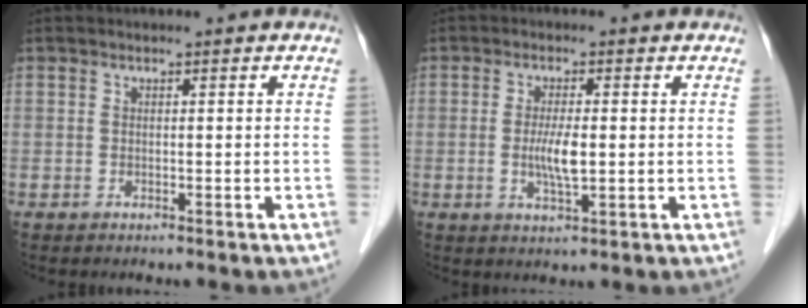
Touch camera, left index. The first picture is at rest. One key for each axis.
{"total": 4.2, "fx": -0.2, "fy": 0.8, "fz": 4.2, "tx": -0.085, "ty": -0.006, "tz": -0.003}